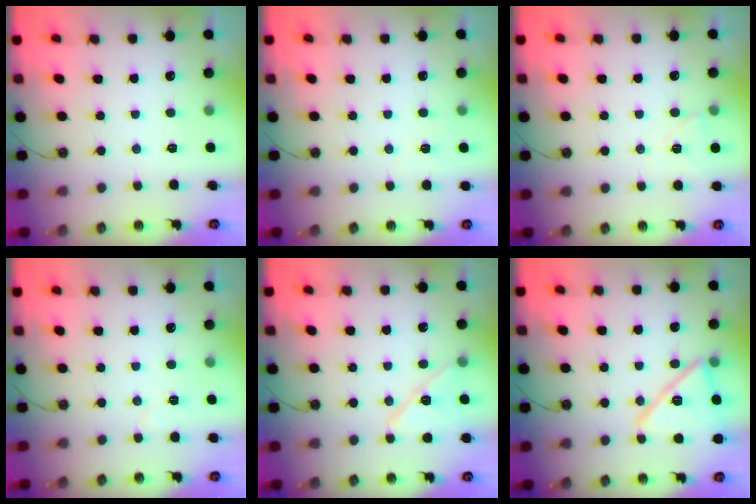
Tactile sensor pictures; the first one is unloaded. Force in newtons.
{"total": 2.4, "press": 2.2, "slide": 1.0}
{"total": 8.8, "press": 5.7, "slide": 6.7}
{"total": 4.6, "press": 4.3, "slide": 1.8}
{"total": 12.1, "press": 12.1, "slide": 0.8}
{"total": 16.5, "press": 16.5, "slide": 1.2}